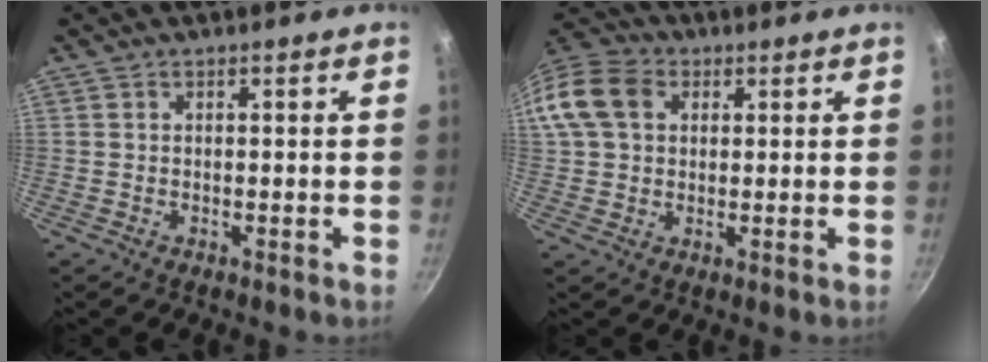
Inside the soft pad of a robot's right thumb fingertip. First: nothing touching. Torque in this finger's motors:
{"motor_torque": [-0.51, 0.60, 0.14, -0.14, 0.13]}